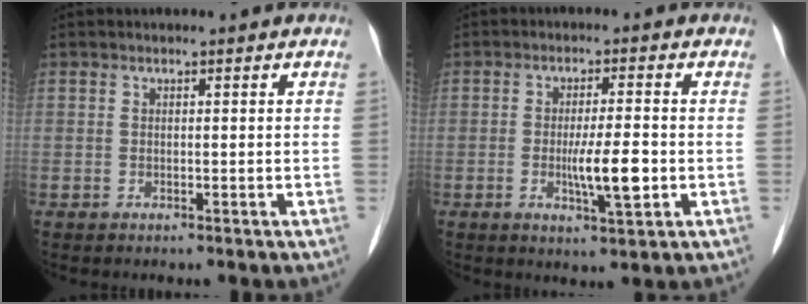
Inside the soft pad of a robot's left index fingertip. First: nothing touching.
{"total": 5.9, "force": [-1.2, 0.7, 5.8], "torque": [-0.107, -0.009, -0.018]}